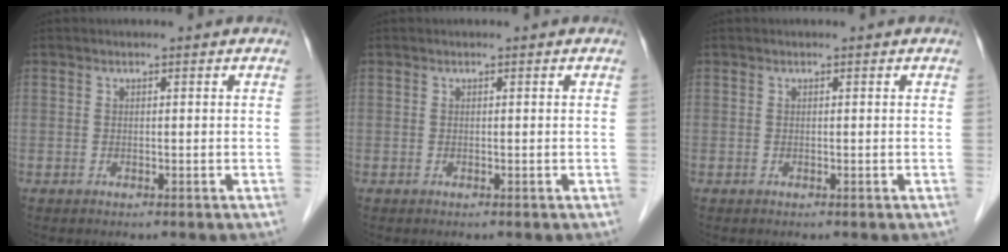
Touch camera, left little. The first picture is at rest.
{"total": 0.0}
{"total": 0.0}